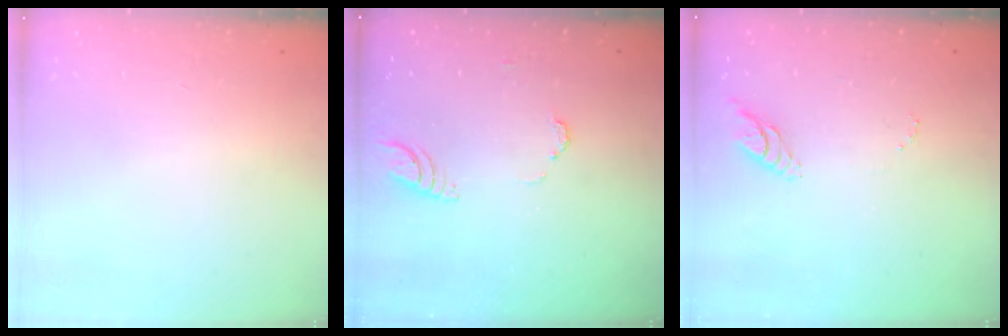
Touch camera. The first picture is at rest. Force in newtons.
{"total": 3.8, "press": 3.8, "slide": 0.3}
{"total": 6.9, "press": 6.8, "slide": 0.7}